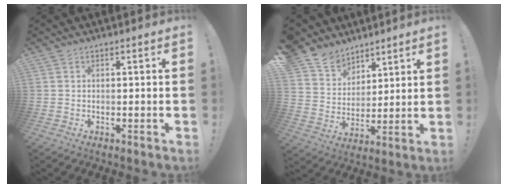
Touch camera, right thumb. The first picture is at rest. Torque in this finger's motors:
{"motor_torque": [0.61, 3.09, 0.25, 0.27, 0.06]}